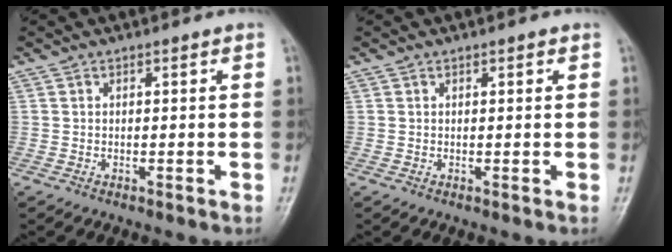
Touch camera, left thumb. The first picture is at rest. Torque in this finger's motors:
{"motor_torque": [-0.23, -0.15, -0.03, -0.02, 0.03]}